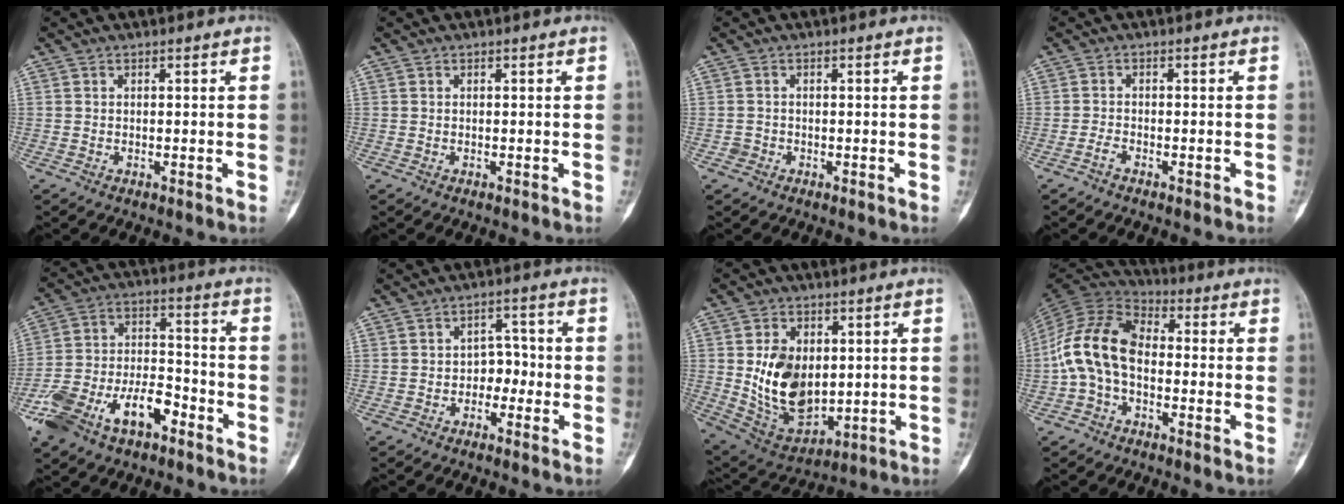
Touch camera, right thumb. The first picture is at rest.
{"total": 0.0}
{"total": 1.0, "force": [-0.4, 1.0, 0.0], "torque": [0.006, 0.006, -0.011]}
{"total": 1.5, "force": [-1.2, 0.5, 0.8], "torque": [-0.020, 0.008, -0.022]}
{"total": 16.3, "force": [-8.9, 8.2, 10.9], "torque": [-0.201, 0.061, -0.161]}
{"total": 4.2, "force": [-1.3, 3.2, 2.5], "torque": [-0.005, 0.024, -0.032]}
{"total": 14.0, "force": [1.1, 9.6, 10.1], "torque": [-0.141, -0.017, 0.040]}
{"total": 13.0, "force": [-1.7, 8.6, 9.6], "torque": [-0.183, 0.036, -0.044]}